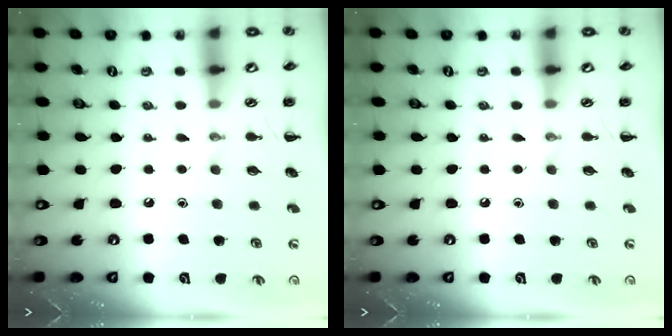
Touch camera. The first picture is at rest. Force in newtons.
{"total": 0.0}